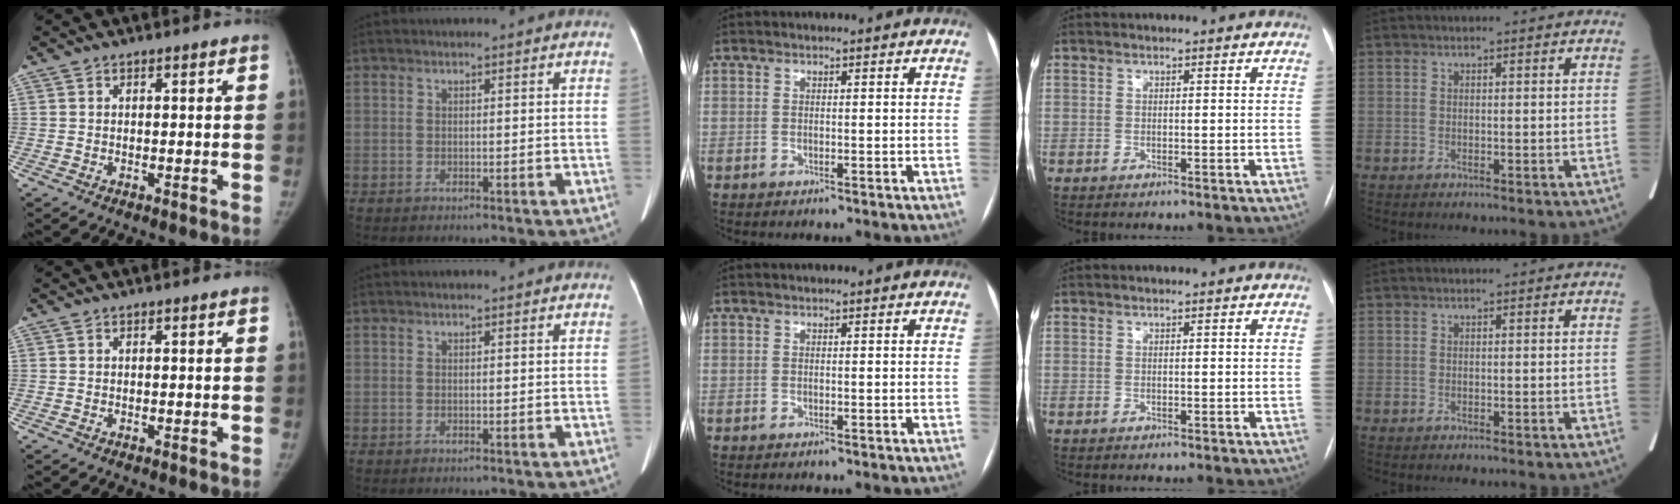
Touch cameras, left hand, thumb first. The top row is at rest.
{}